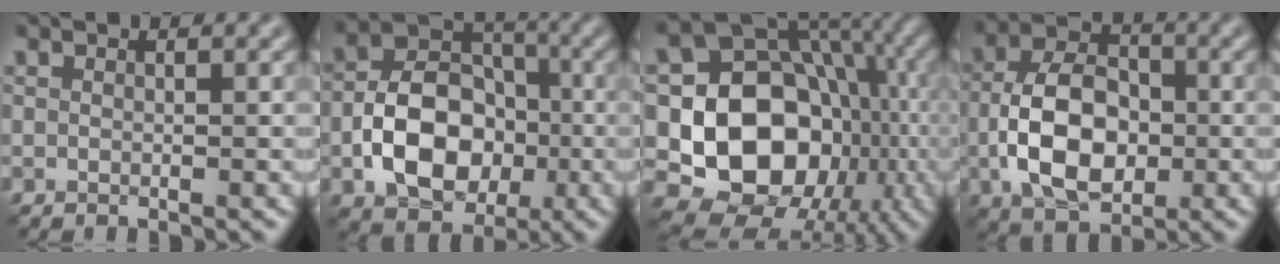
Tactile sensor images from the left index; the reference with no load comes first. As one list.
[{"total": 8.6, "force": [-2.3, 6.0, 5.7], "torque": [-0.101, 0.006, -0.043]}, {"total": 14.1, "force": [-2.2, 11.5, 7.9], "torque": [-0.120, -0.009, -0.052]}, {"total": 8.3, "force": [-1.6, 5.2, 6.3], "torque": [-0.123, 0.008, -0.037]}]